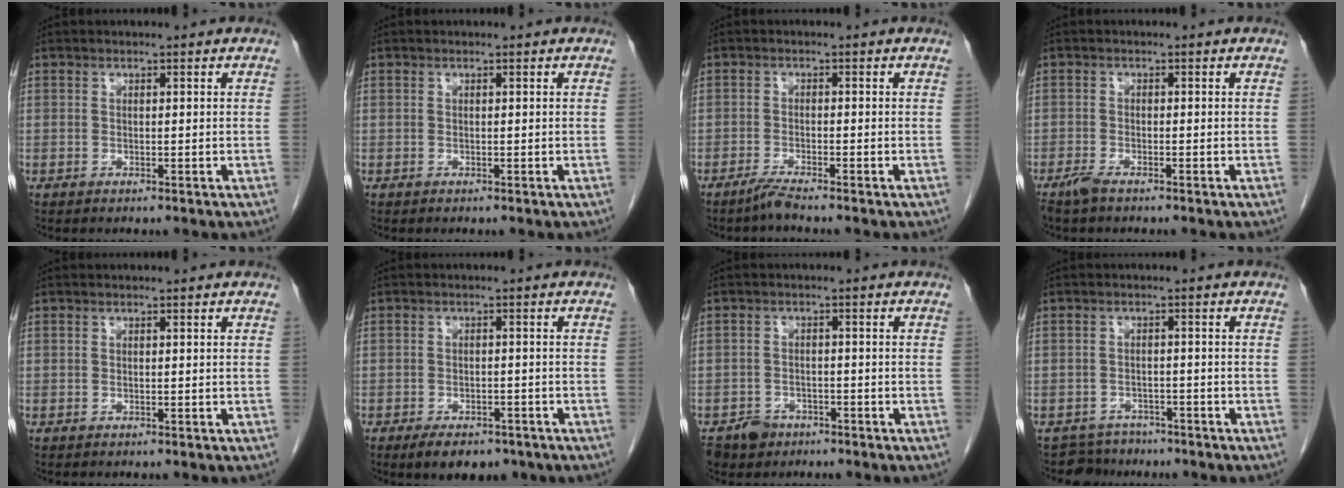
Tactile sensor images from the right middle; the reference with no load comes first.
{"total": 0.0}
{"total": 2.0, "force": [-1.8, -0.4, 0.9], "torque": [-0.023, -0.005, -0.038]}
{"total": 1.9, "force": [-1.5, 0.3, 1.1], "torque": [-0.029, -0.004, -0.030]}
{"total": 0.0}
{"total": 7.2, "force": [-5.3, 3.4, 3.5], "torque": [-0.046, 0.000, -0.072]}
{"total": 3.8, "force": [-2.6, 2.7, 0.7], "torque": [-0.011, 0.004, -0.040]}
{"total": 3.8, "force": [-3.2, 1.9, -0.9], "torque": [0.014, 0.003, -0.054]}